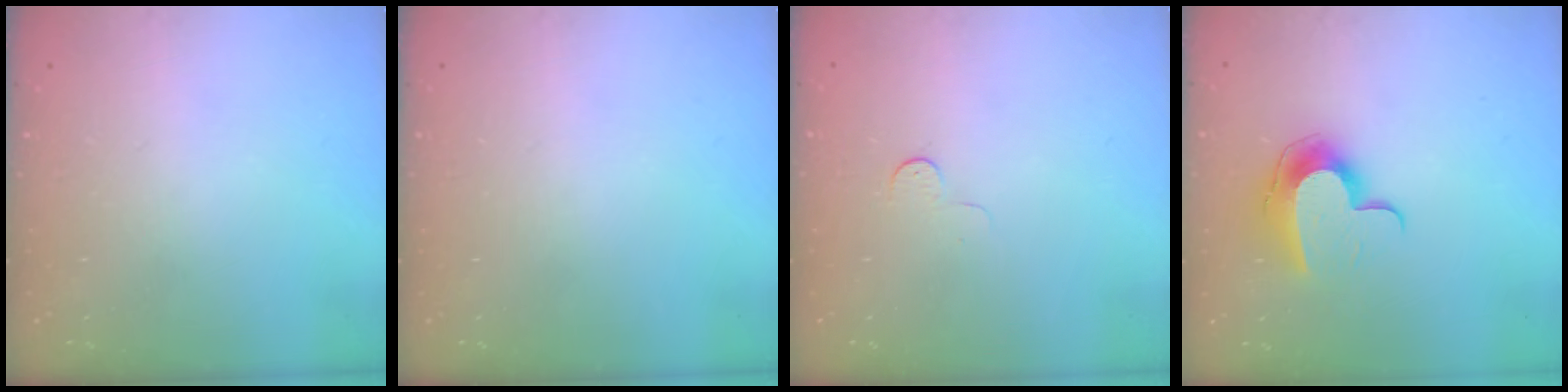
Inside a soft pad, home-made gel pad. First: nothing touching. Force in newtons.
{"total": 0.0}
{"total": 3.4, "press": 3.4, "slide": 0.4}
{"total": 11.5, "press": 11.5, "slide": 0.5}